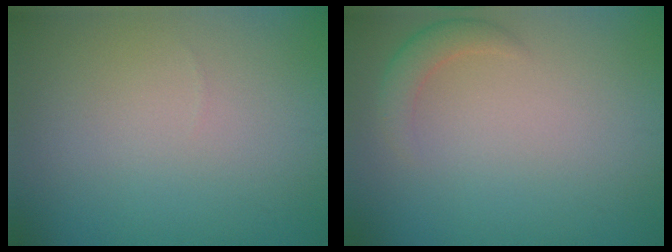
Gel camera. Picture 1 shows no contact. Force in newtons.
{"total": 1.8, "press": 1.8, "slide": 0.1}